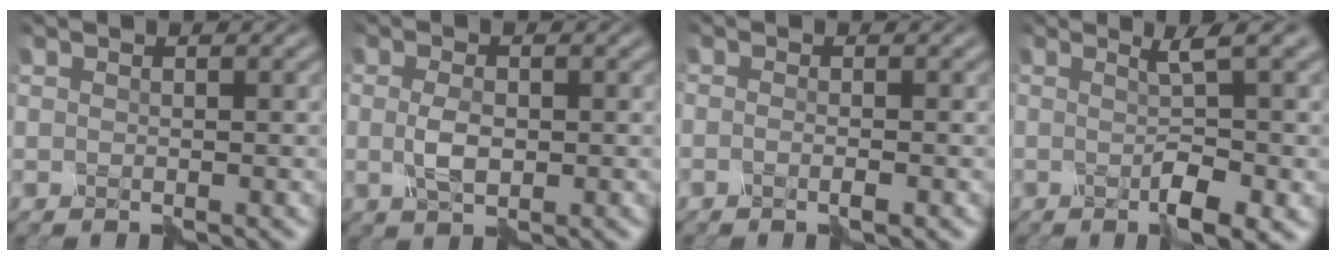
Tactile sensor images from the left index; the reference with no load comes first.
{"total": 1.9, "force": [-0.4, 1.0, 1.6], "torque": [-0.042, -0.002, -0.006]}
{"total": 1.2, "force": [-1.0, -0.1, 0.7], "torque": [-0.017, -0.004, -0.017]}
{"total": 4.0, "force": [-0.3, 0.0, 4.0], "torque": [-0.060, 0.001, -0.005]}